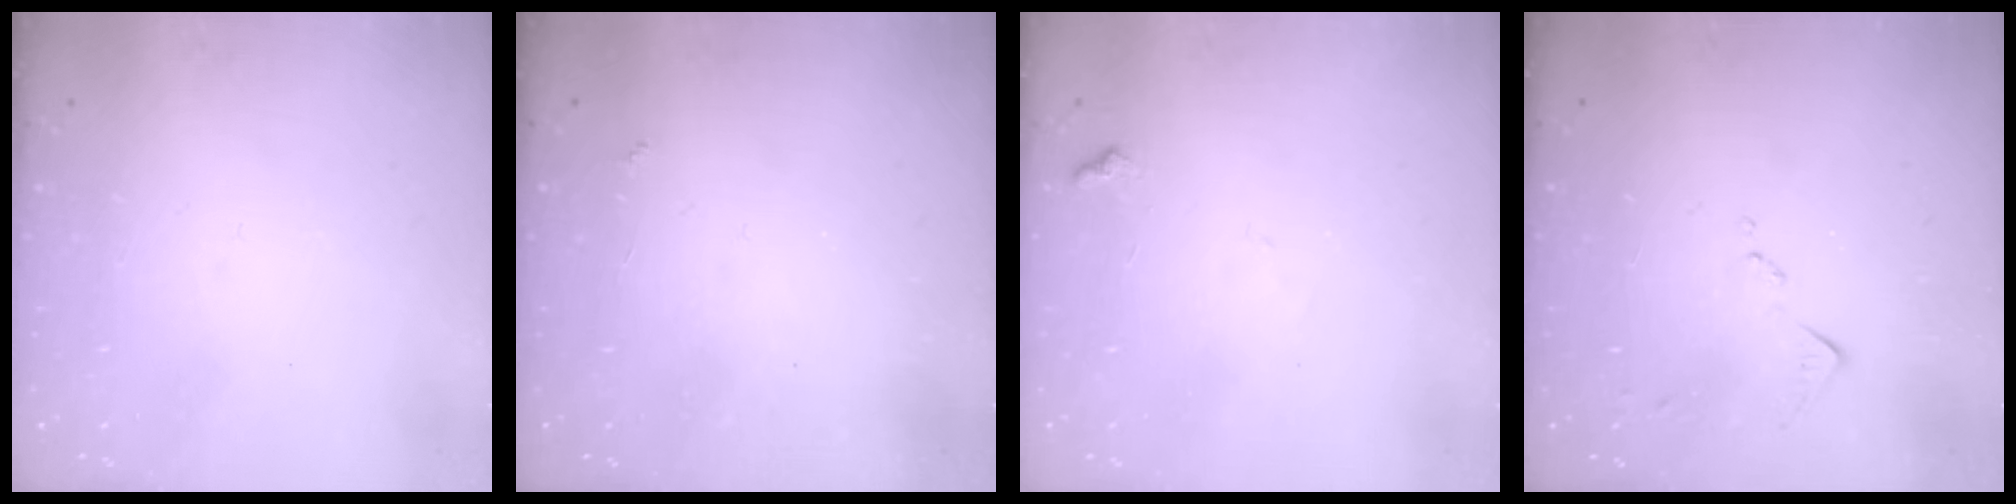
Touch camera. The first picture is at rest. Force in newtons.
{"total": 2.4, "press": 2.3, "slide": 0.4}
{"total": 6.0, "press": 6.0, "slide": 0.6}
{"total": 8.1, "press": 8.1, "slide": 0.9}